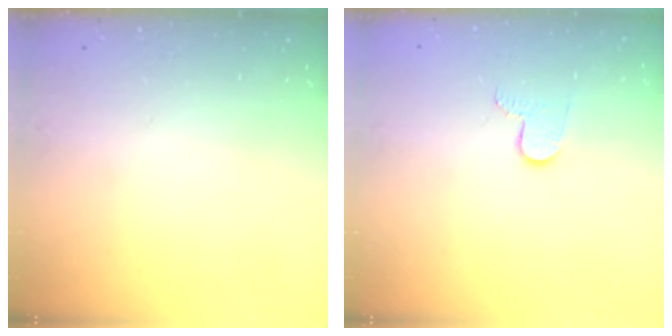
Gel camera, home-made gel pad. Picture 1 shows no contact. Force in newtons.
{"total": 5.9, "press": 5.8, "slide": 0.5}